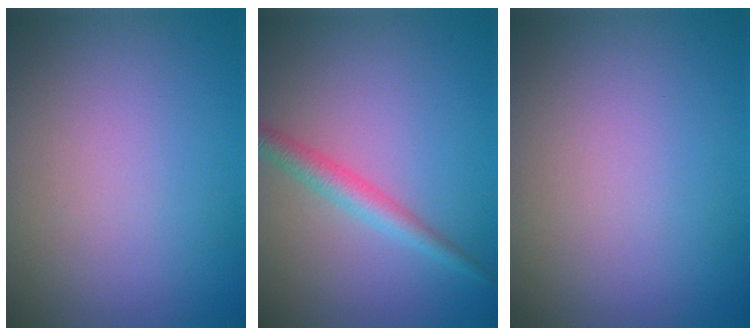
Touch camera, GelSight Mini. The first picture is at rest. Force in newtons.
{"total": 2.6, "press": 2.5, "slide": 0.1}
{"total": 0.0}